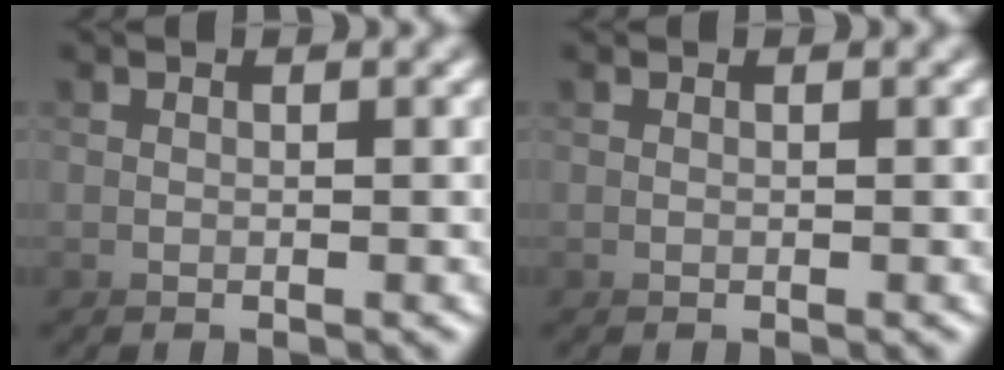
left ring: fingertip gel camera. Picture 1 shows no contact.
{"total": 0.0}